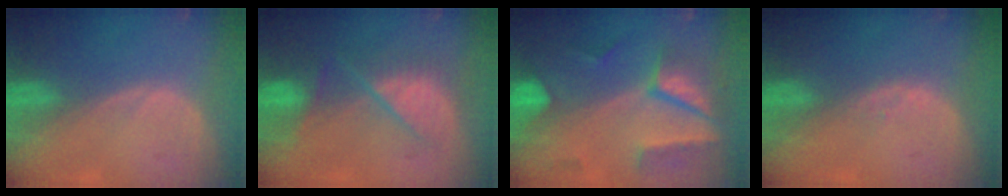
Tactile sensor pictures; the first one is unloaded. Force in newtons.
{"total": 7.3, "press": 7.2, "slide": 0.7}
{"total": 8.5, "press": 7.8, "slide": 3.4}
{"total": 1.1, "press": 0.8, "slide": 0.7}